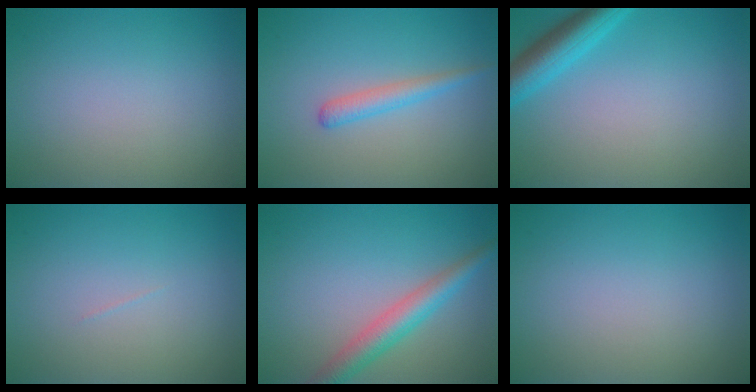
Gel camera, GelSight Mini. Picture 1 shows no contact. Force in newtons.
{"total": 1.9, "press": 1.9, "slide": 0.0}
{"total": 4.1, "press": 4.1, "slide": 0.4}
{"total": 0.0}
{"total": 3.7, "press": 3.7, "slide": 0.1}
{"total": 0.0}